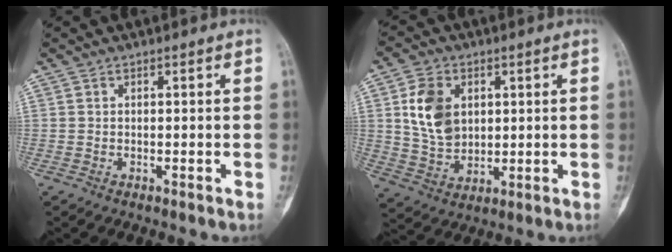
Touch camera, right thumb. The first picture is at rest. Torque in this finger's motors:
{"motor_torque": [-0.36, 0.76, 0.82, 0.20, -0.05]}